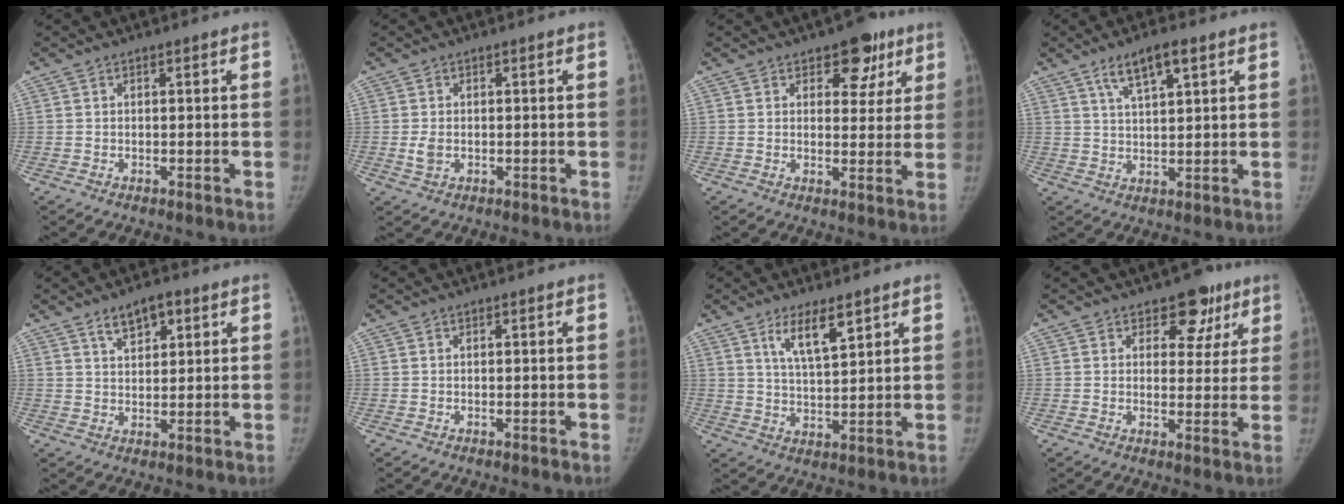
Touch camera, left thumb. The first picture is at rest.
{"total": 2.3, "force": [-0.3, 1.6, 1.6], "torque": [-0.031, -0.003, -0.004]}
{"total": 7.5, "force": [4.3, 4.6, 4.2], "torque": [-0.010, -0.016, 0.054]}
{"total": 7.0, "force": [4.1, 1.9, 5.3], "torque": [-0.089, -0.013, 0.075]}
{"total": 5.6, "force": [3.2, 2.8, 3.6], "torque": [-0.038, -0.014, 0.053]}
{"total": 0.0}
{"total": 7.2, "force": [4.3, 2.1, 5.4], "torque": [-0.086, -0.030, 0.082]}
{"total": 7.3, "force": [4.3, 4.9, 3.2], "torque": [0.006, -0.014, 0.053]}